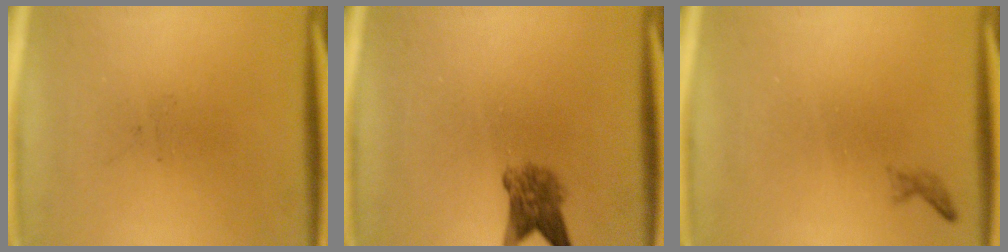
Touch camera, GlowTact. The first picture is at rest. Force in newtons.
{"total": 4.1}
{"total": 0.6}